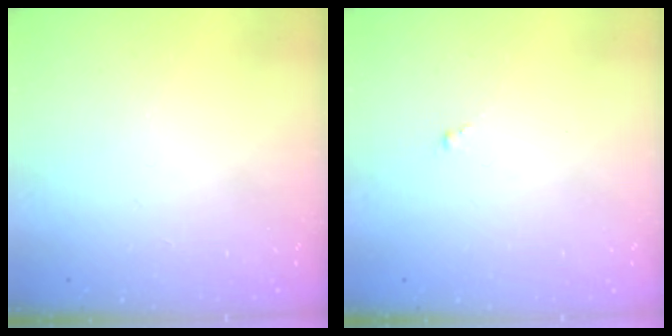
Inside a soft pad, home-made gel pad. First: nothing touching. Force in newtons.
{"total": 0.5, "press": 0.4, "slide": 0.4}